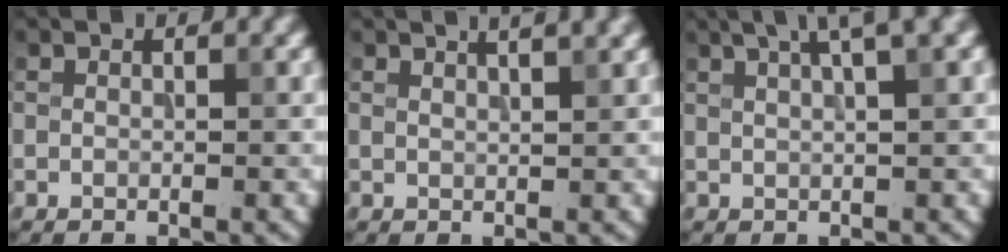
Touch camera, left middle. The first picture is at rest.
{"total": 4.0, "force": [2.7, 1.6, 2.5], "torque": [-0.001, 0.025, 0.005]}
{"total": 5.4, "force": [3.2, 1.4, 4.1], "torque": [-0.043, 0.024, 0.029]}